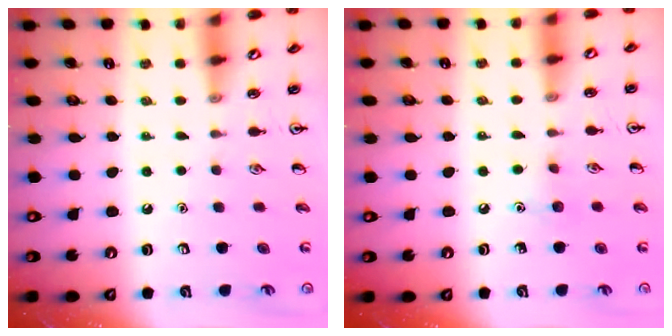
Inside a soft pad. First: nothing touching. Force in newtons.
{"total": 4.8, "press": 4.5, "slide": 1.6}